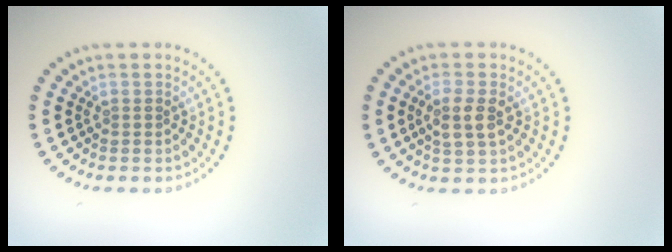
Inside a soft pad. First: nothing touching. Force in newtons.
{"total": 2.5, "press": 2.4, "slide": 0.6}